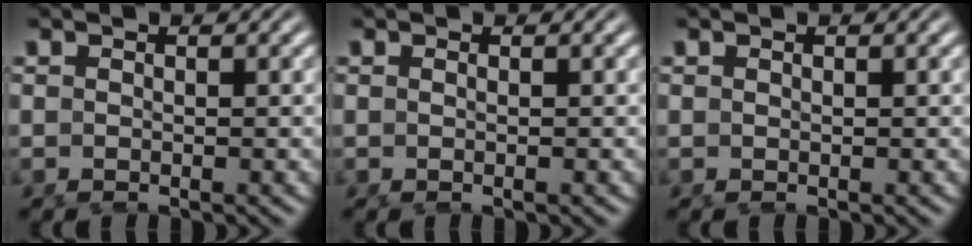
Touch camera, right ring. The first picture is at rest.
{"total": 0.8, "force": [-0.2, -0.7, 0.3], "torque": [-0.004, -0.005, 0.001]}
{"total": 0.0}